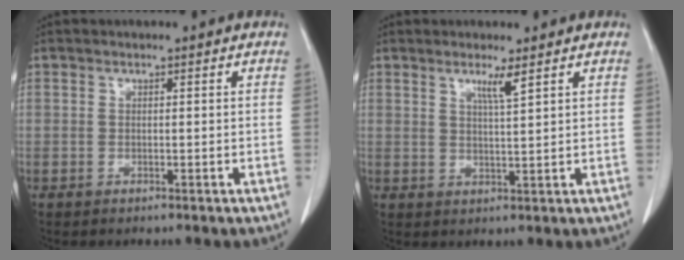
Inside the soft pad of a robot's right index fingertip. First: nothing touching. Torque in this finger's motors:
{"motor_torque": [0.14, 0.14, 0.03, 0.04]}